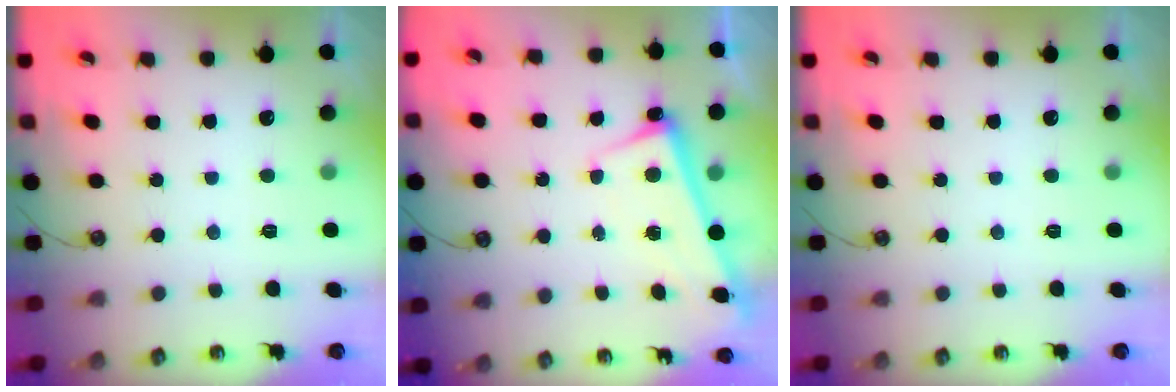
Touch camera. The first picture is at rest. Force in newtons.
{"total": 2.6, "press": 2.5, "slide": 0.7}
{"total": 0.0}